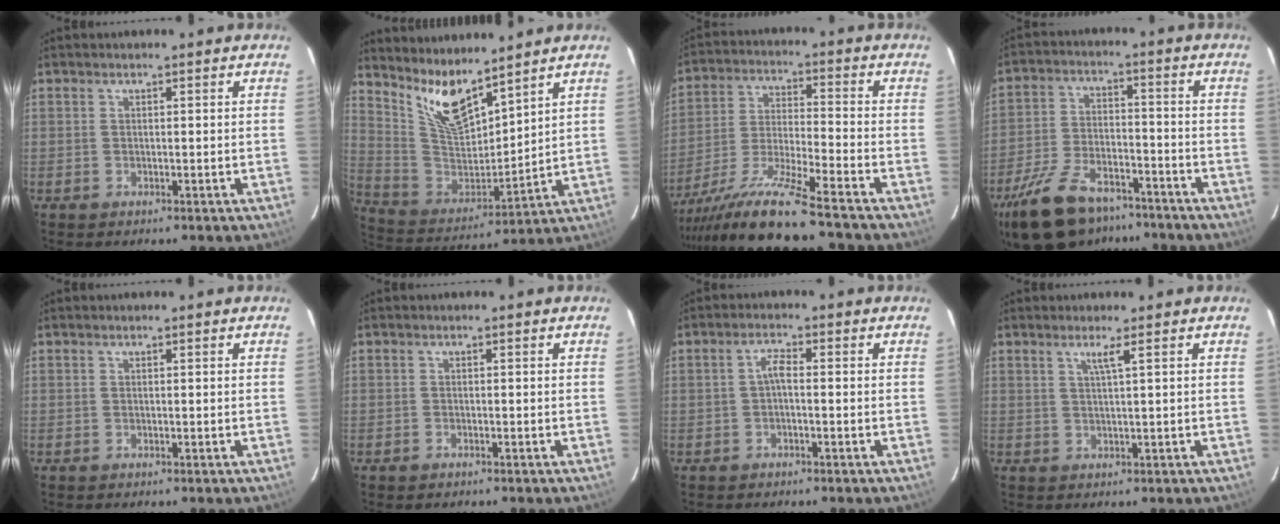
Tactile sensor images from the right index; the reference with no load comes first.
{"total": 12.5, "force": [9.8, 3.2, 7.1], "torque": [-0.139, -0.021, 0.200]}
{"total": 15.2, "force": [-12.9, -0.6, 8.1], "torque": [-0.166, -0.027, -0.235]}
{"total": 18.5, "force": [-13.7, 8.5, 9.2], "torque": [-0.204, -0.012, -0.226]}
{"total": 0.0}
{"total": 0.8, "force": [-0.6, 0.4, 0.1], "torque": [-0.005, 0.001, -0.011]}
{"total": 2.0, "force": [-0.6, 0.6, 1.9], "torque": [-0.038, 0.008, -0.012]}
{"total": 1.9, "force": [0.9, -0.7, 1.5], "torque": [-0.024, -0.004, 0.018]}